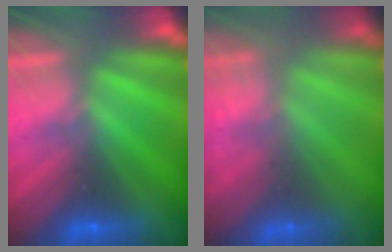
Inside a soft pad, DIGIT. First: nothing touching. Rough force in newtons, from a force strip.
{"total": 10.7}